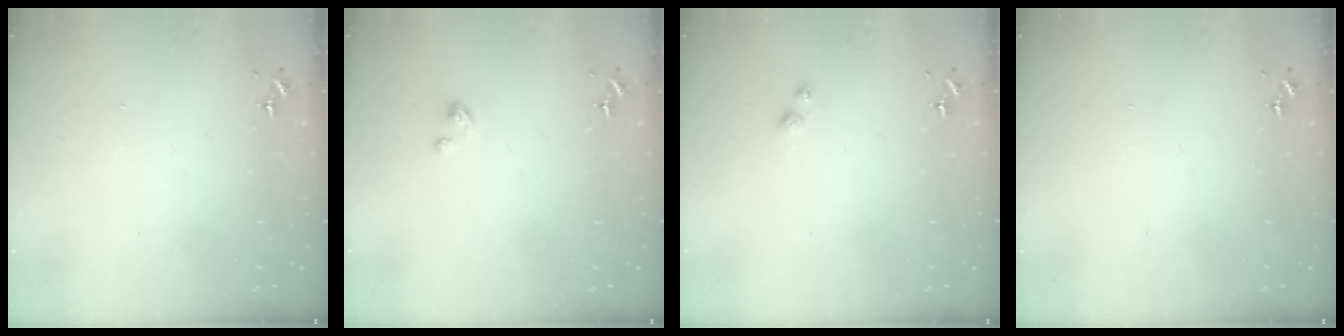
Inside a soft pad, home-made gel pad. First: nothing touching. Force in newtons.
{"total": 4.1, "press": 4.1, "slide": 0.2}
{"total": 2.6, "press": 2.6, "slide": 0.6}
{"total": 0.0}